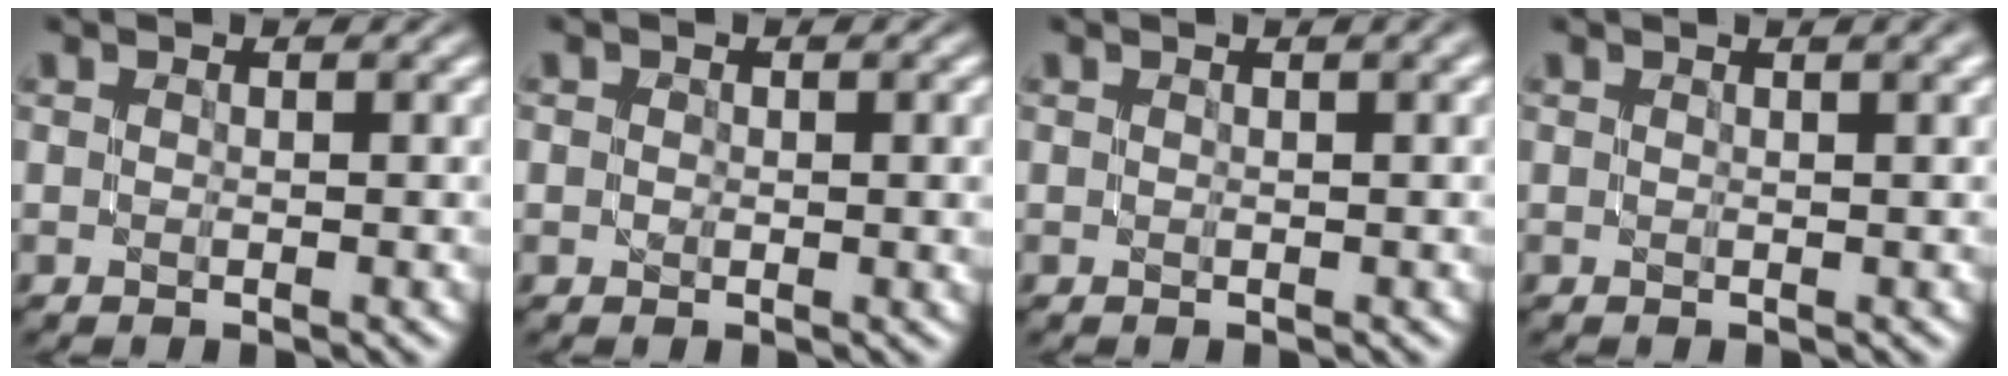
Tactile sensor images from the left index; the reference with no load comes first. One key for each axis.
{"total": 1.9, "fx": 0.3, "fy": 1.3, "fz": 1.4, "tx": -0.016, "ty": -0.003, "tz": 0.006}
{"total": 2.6, "fx": 1.2, "fy": 1.0, "fz": 2.1, "tx": -0.013, "ty": 0.004, "tz": 0.003}
{"total": 3.3, "fx": 1.8, "fy": 1.3, "fz": 2.4, "tx": -0.010, "ty": 0.009, "tz": 0.002}